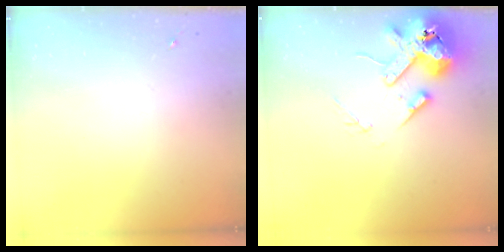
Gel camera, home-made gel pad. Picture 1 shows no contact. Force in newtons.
{"total": 14.6, "press": 14.4, "slide": 2.5}